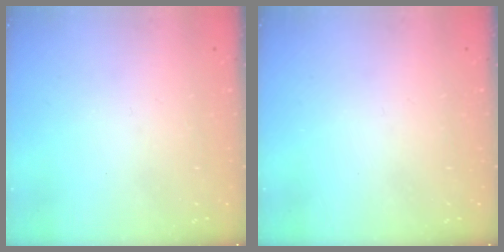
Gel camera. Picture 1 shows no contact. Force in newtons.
{"total": 0.0}